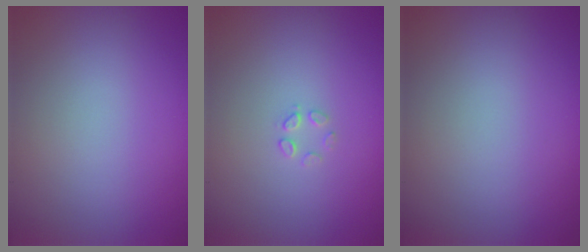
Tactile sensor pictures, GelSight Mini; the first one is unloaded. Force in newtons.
{"total": 1.0, "press": 1.0, "slide": 0.1}
{"total": 0.0}